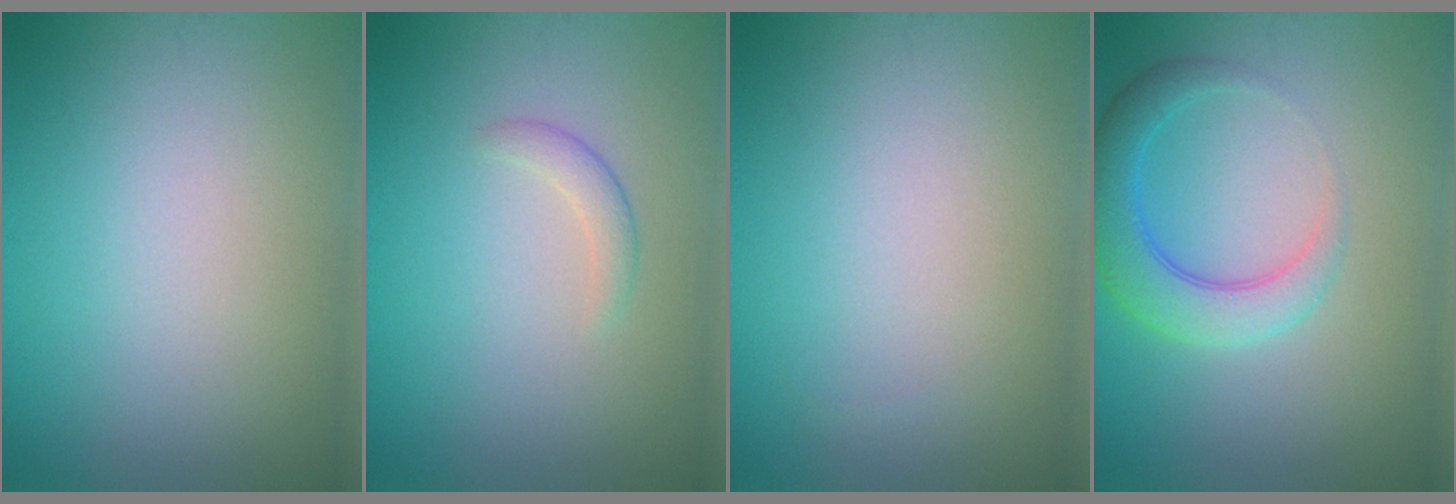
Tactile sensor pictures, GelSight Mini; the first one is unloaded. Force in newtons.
{"total": 1.3, "press": 1.3, "slide": 0.0}
{"total": 0.0}
{"total": 4.1, "press": 4.1, "slide": 0.2}